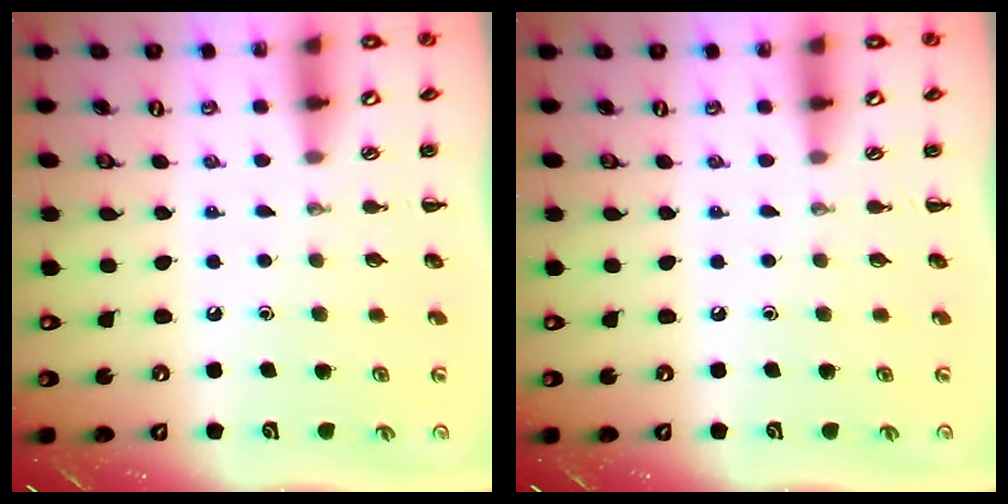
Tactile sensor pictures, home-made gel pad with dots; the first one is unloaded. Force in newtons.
{"total": 0.0}